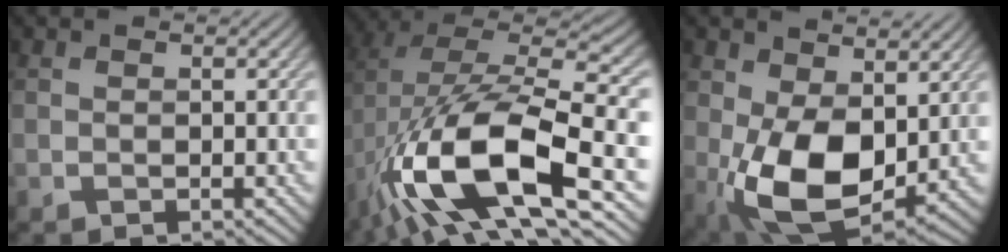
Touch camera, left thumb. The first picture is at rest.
{"total": 17.0, "force": [-4.6, 8.2, 14.2], "torque": [-0.283, -0.013, -0.080]}
{"total": 12.3, "force": [-0.4, 7.4, 9.9], "torque": [-0.203, -0.022, -0.003]}